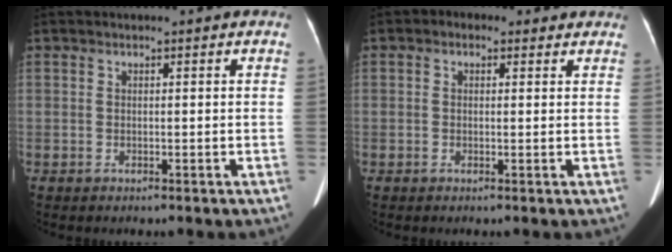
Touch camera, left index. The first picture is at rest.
{"total": 2.7, "force": [1.4, 2.0, 1.2], "torque": [-0.020, 0.020, 0.013]}